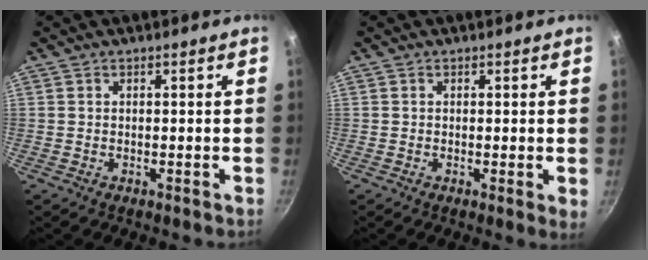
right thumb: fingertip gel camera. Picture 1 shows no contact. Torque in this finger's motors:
{"motor_torque": [-0.18, 0.31, -0.16, -0.30, -0.01]}